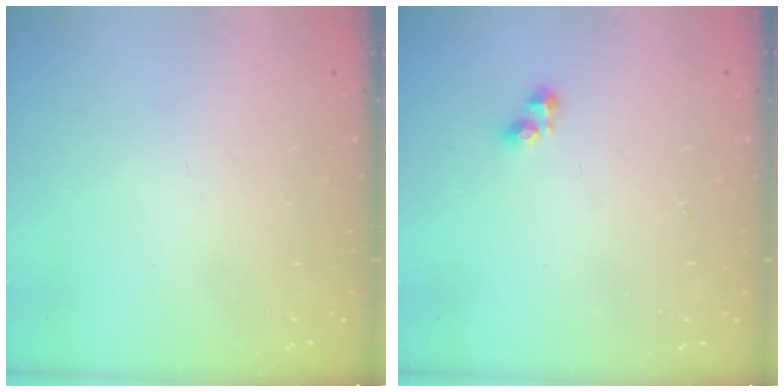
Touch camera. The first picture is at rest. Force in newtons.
{"total": 2.8, "press": 2.8, "slide": 0.3}